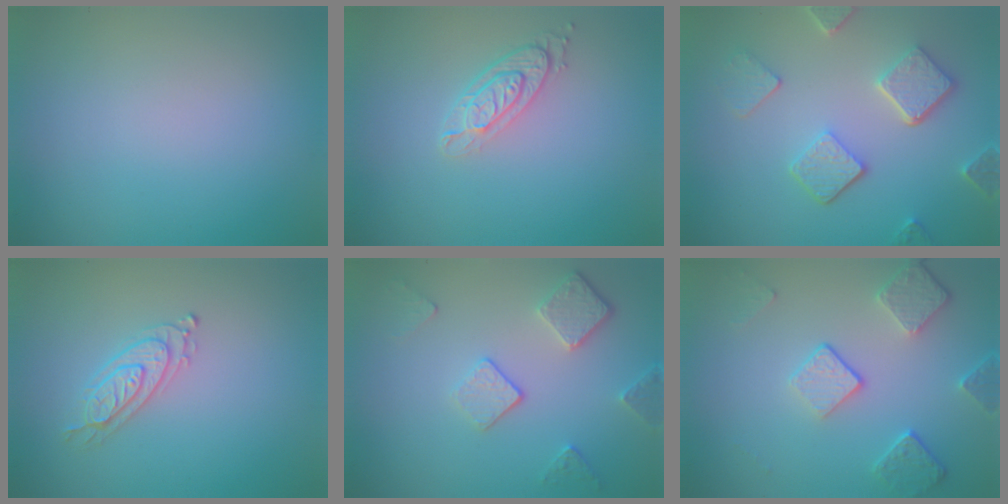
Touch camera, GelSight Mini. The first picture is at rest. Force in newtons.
{"total": 2.9, "press": 2.2, "slide": 1.9}
{"total": 5.0, "press": 3.9, "slide": 3.2}
{"total": 2.1, "press": 2.1, "slide": 0.5}
{"total": 3.6, "press": 2.8, "slide": 2.2}
{"total": 4.0, "press": 3.0, "slide": 2.6}